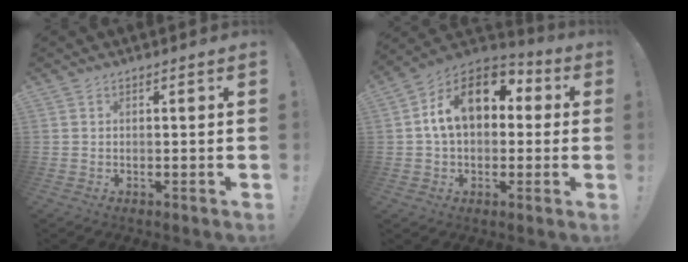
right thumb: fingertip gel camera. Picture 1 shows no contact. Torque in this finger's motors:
{"motor_torque": [2.43, 2.58, 1.31, -0.31, 0.21]}